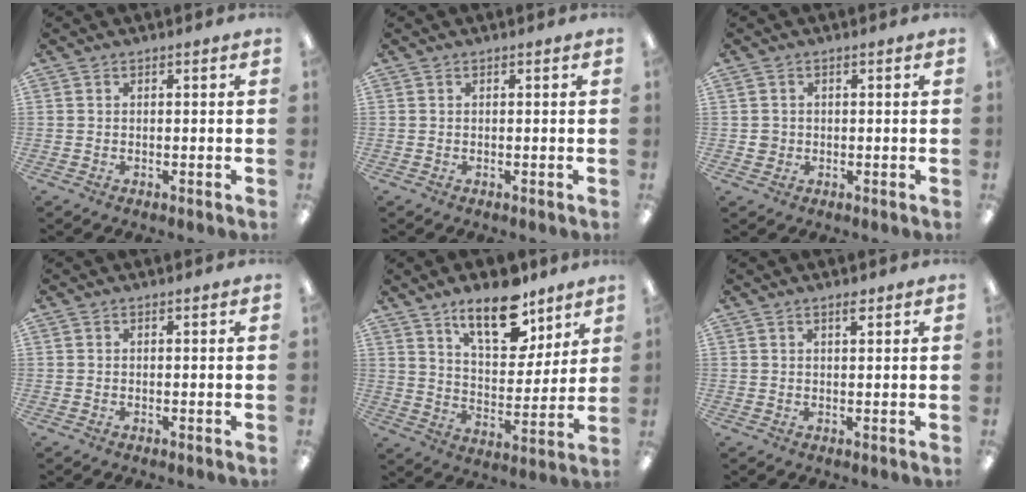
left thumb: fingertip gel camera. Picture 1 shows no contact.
{"total": 0.0}
{"total": 2.2, "force": [0.0, 2.1, 0.5], "torque": [-0.003, 0.001, -0.002]}
{"total": 0.0}
{"total": 15.8, "force": [10.9, 7.1, 8.8], "torque": [-0.129, -0.057, 0.188]}
{"total": 1.9, "force": [1.4, 0.4, 1.2], "torque": [-0.019, -0.004, 0.023]}